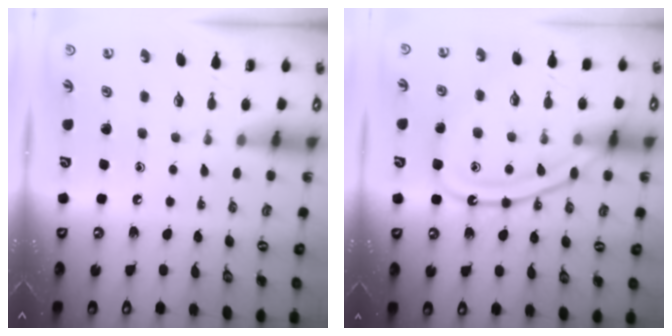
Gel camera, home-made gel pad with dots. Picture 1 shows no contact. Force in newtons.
{"total": 14.4, "press": 14.3, "slide": 1.1}